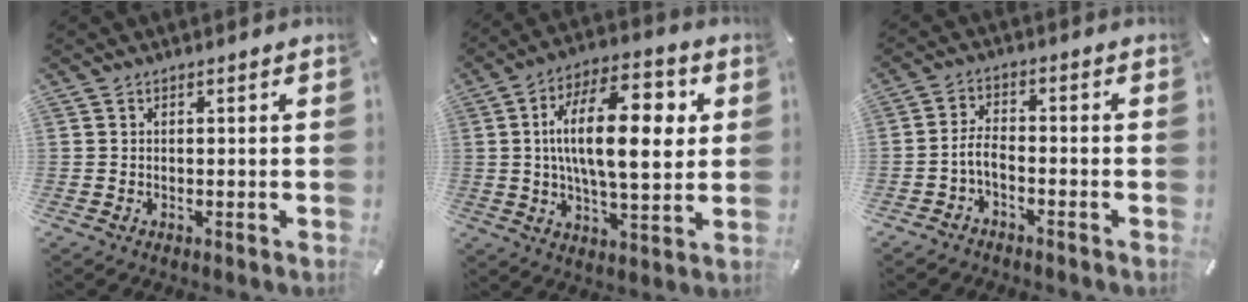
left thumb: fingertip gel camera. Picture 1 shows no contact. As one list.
[{"total": 19.2, "force": [3.7, 8.6, 16.7], "torque": [-0.285, 0.004, 0.055]}, {"total": 4.3, "force": [-2.2, 2.2, 3.0], "torque": [-0.072, 0.009, -0.047]}]